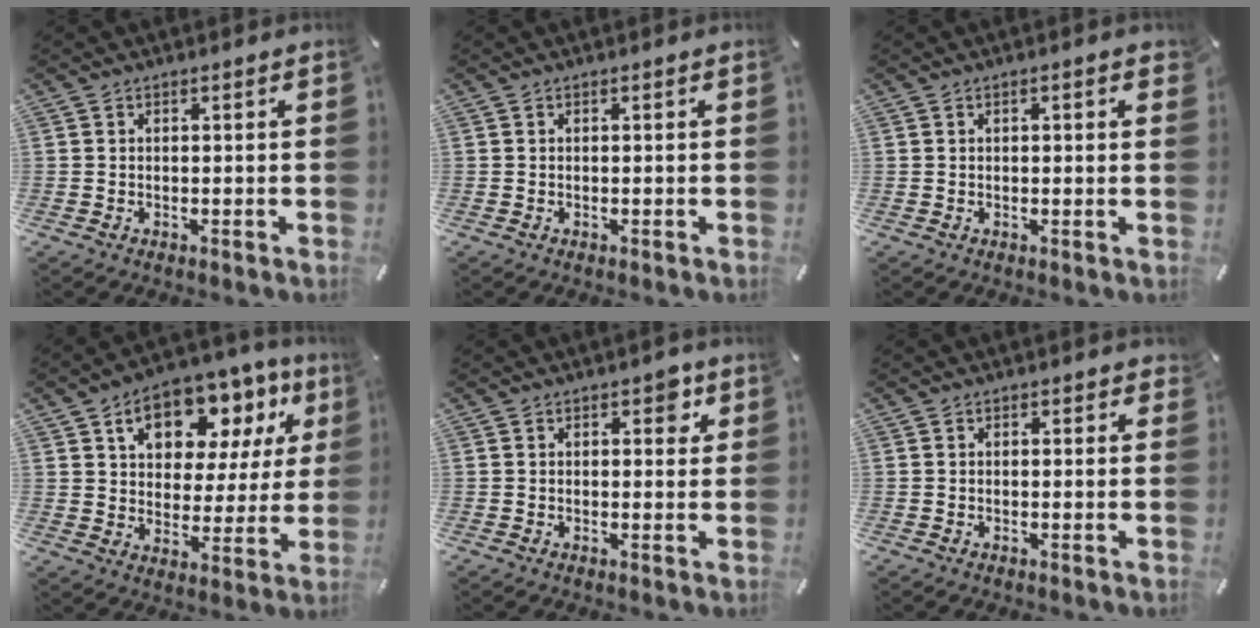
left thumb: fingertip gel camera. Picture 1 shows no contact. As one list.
[{"total": 0.0}, {"total": 1.6, "force": [0.4, 0.5, 1.5], "torque": [-0.020, 0.000, 0.003]}, {"total": 14.5, "force": [7.8, 9.5, 7.7], "torque": [-0.120, -0.039, 0.136]}, {"total": 3.6, "force": [1.5, 2.1, 2.6], "torque": [-0.017, -0.006, 0.015]}, {"total": 0.6, "force": [0.1, 0.4, 0.4], "torque": [0.001, 0.000, 0.000]}]